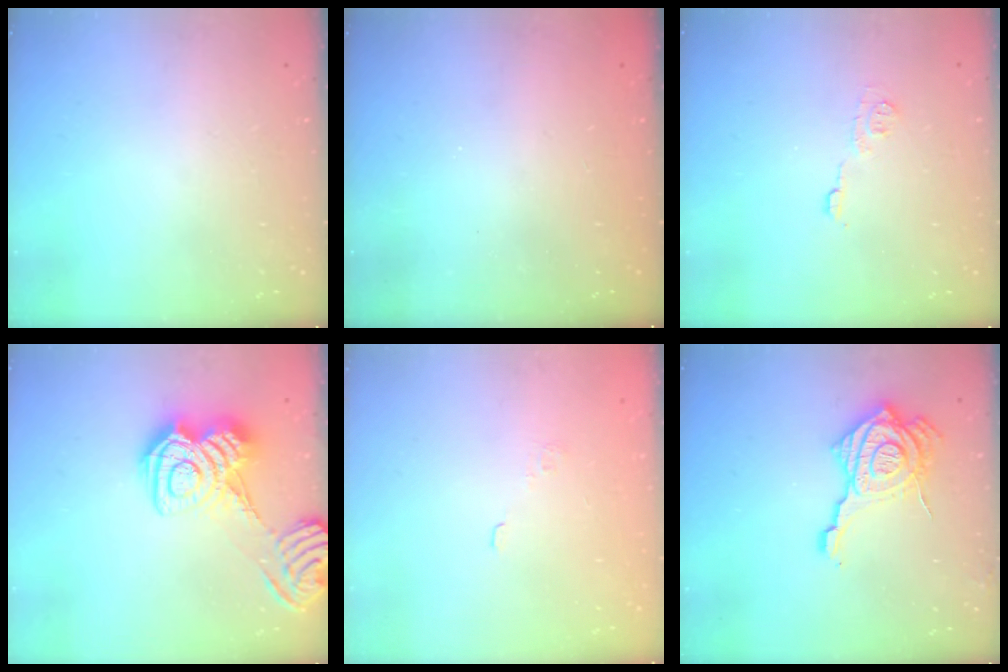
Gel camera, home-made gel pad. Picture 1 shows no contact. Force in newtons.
{"total": 2.3, "press": 2.2, "slide": 0.8}
{"total": 5.4, "press": 5.4, "slide": 0.7}
{"total": 12.8, "press": 12.8, "slide": 0.8}
{"total": 1.5, "press": 0.9, "slide": 1.3}
{"total": 20.0, "press": 19.9, "slide": 2.3}